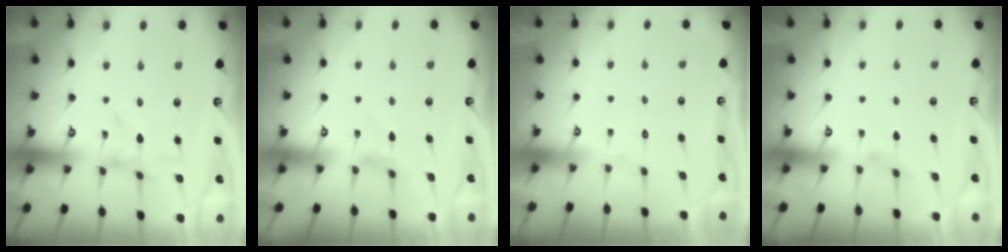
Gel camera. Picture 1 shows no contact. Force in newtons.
{"total": 2.7, "press": 2.7, "slide": 0.3}
{"total": 1.7, "press": 1.7, "slide": 0.1}
{"total": 1.4, "press": 1.4, "slide": 0.3}